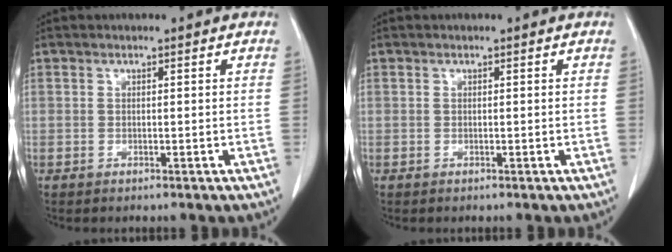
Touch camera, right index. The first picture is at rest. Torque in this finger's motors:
{"motor_torque": [0.00, 0.00, 0.00, 0.00]}